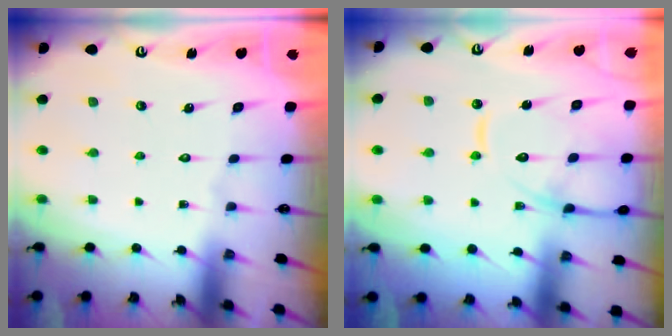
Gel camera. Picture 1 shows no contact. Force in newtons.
{"total": 12.6, "press": 12.6, "slide": 1.2}